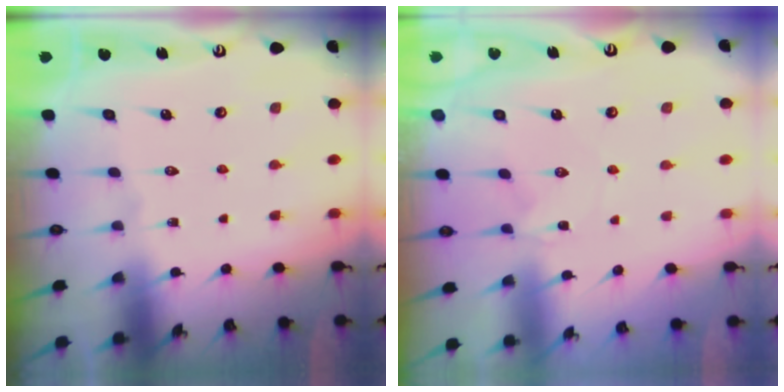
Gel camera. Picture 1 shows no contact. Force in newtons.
{"total": 1.3, "press": 1.3, "slide": 0.3}